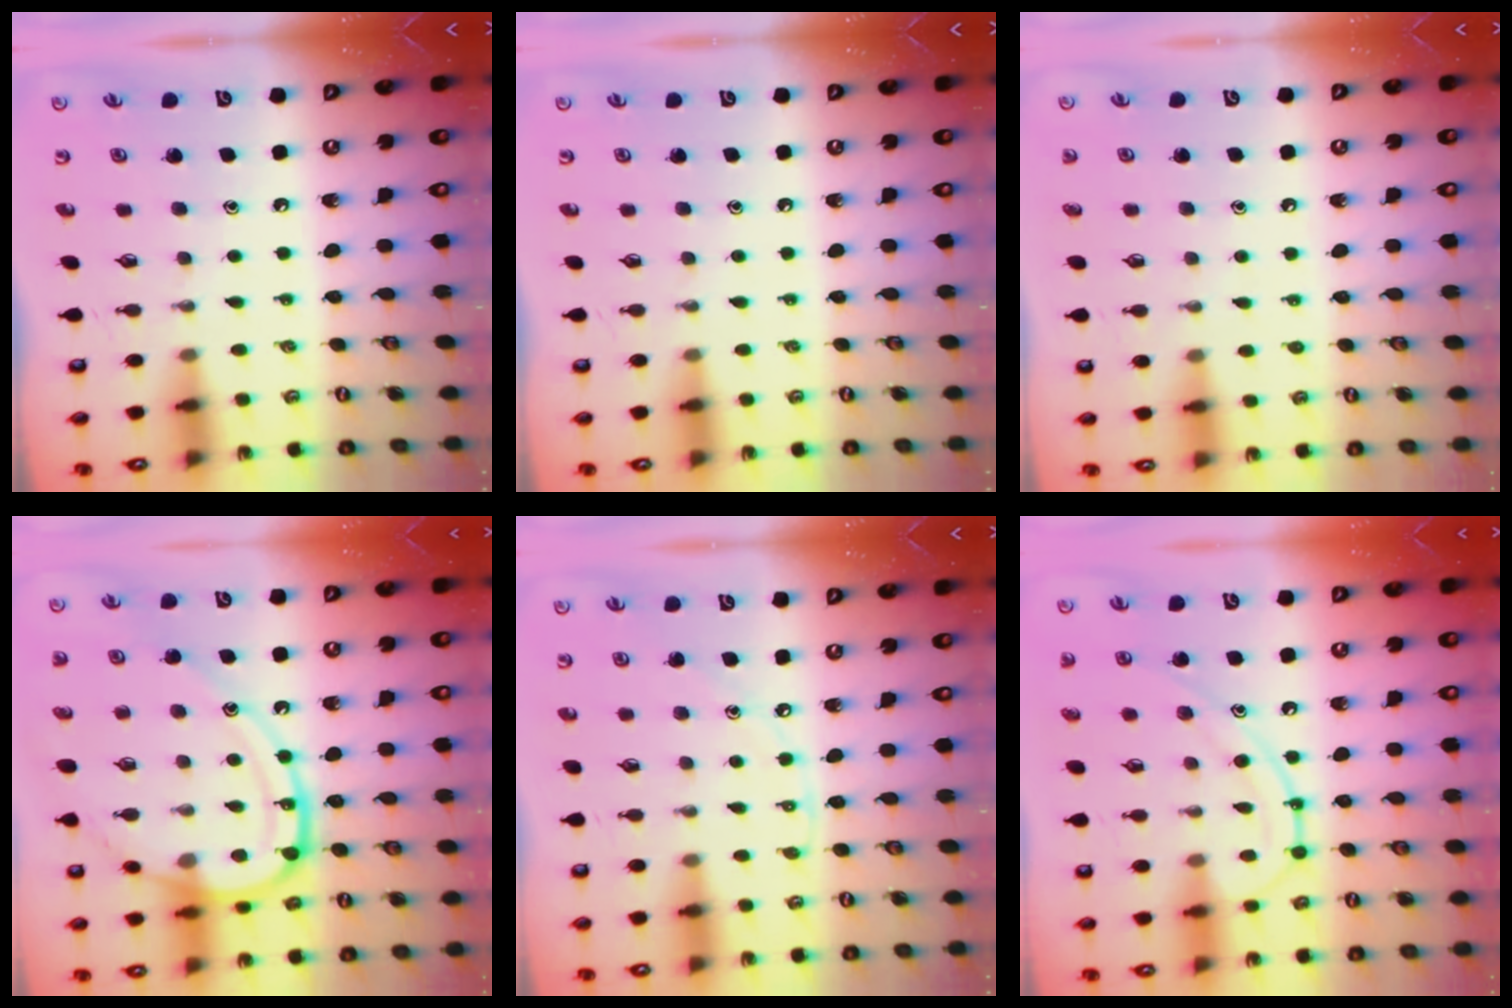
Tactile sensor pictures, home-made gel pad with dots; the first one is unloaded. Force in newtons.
{"total": 0.0}
{"total": 3.5, "press": 3.4, "slide": 0.4}
{"total": 17.5, "press": 17.4, "slide": 1.7}
{"total": 6.2, "press": 6.2, "slide": 0.6}
{"total": 11.5, "press": 11.5, "slide": 0.8}